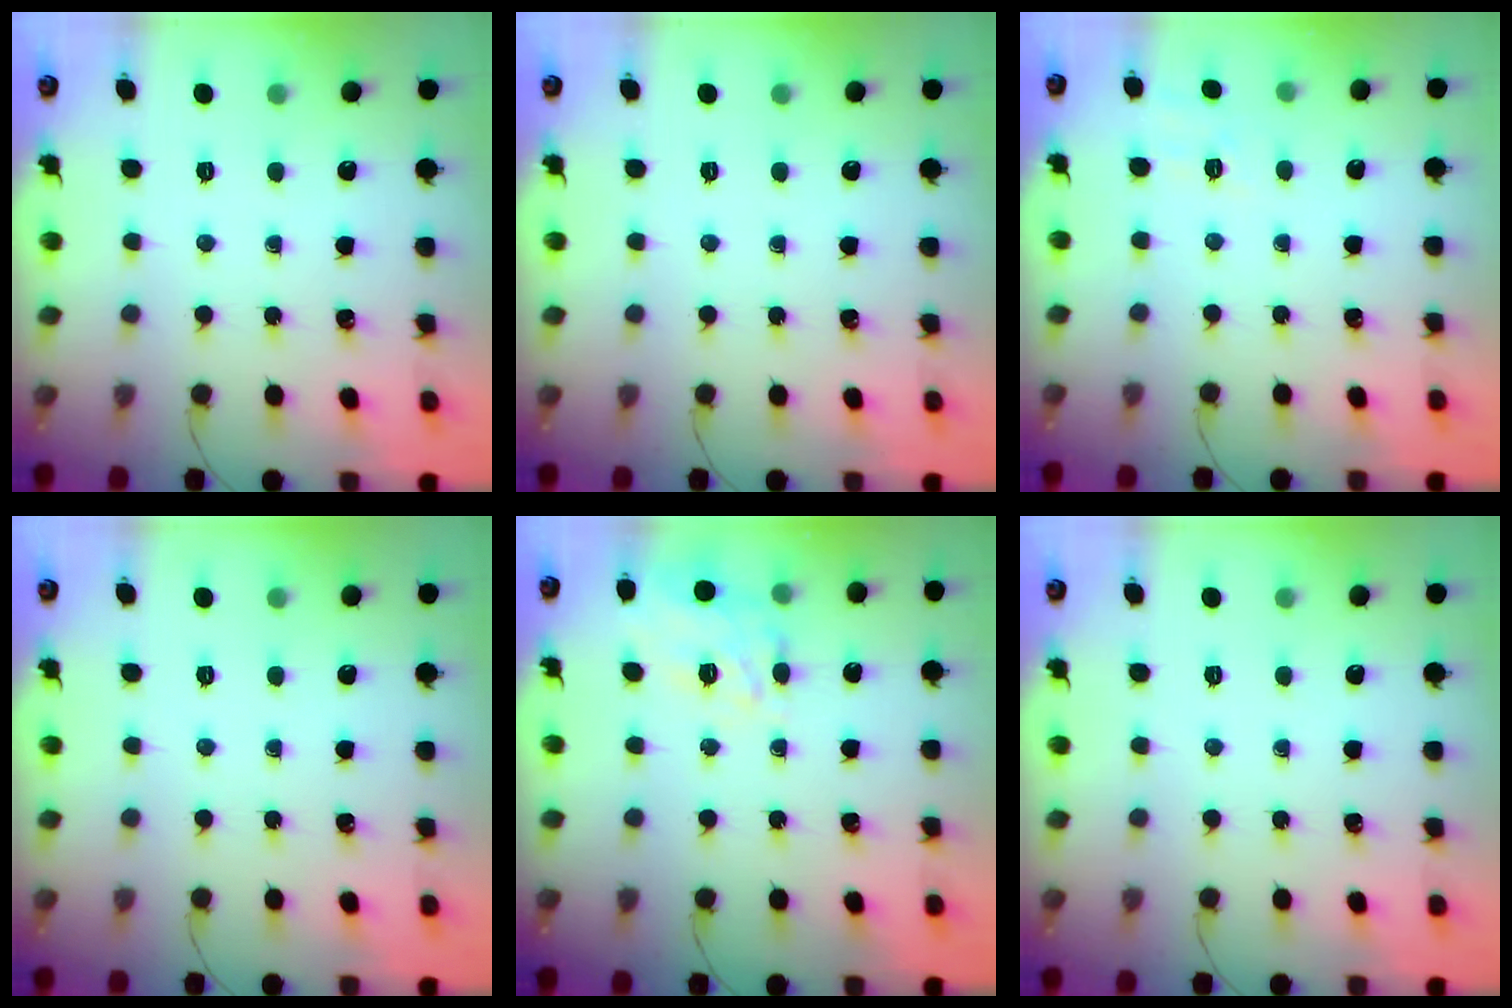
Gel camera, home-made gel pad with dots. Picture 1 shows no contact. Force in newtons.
{"total": 0.0}
{"total": 8.4, "press": 8.1, "slide": 2.3}
{"total": 0.0}
{"total": 9.8, "press": 9.4, "slide": 2.9}
{"total": 0.0}